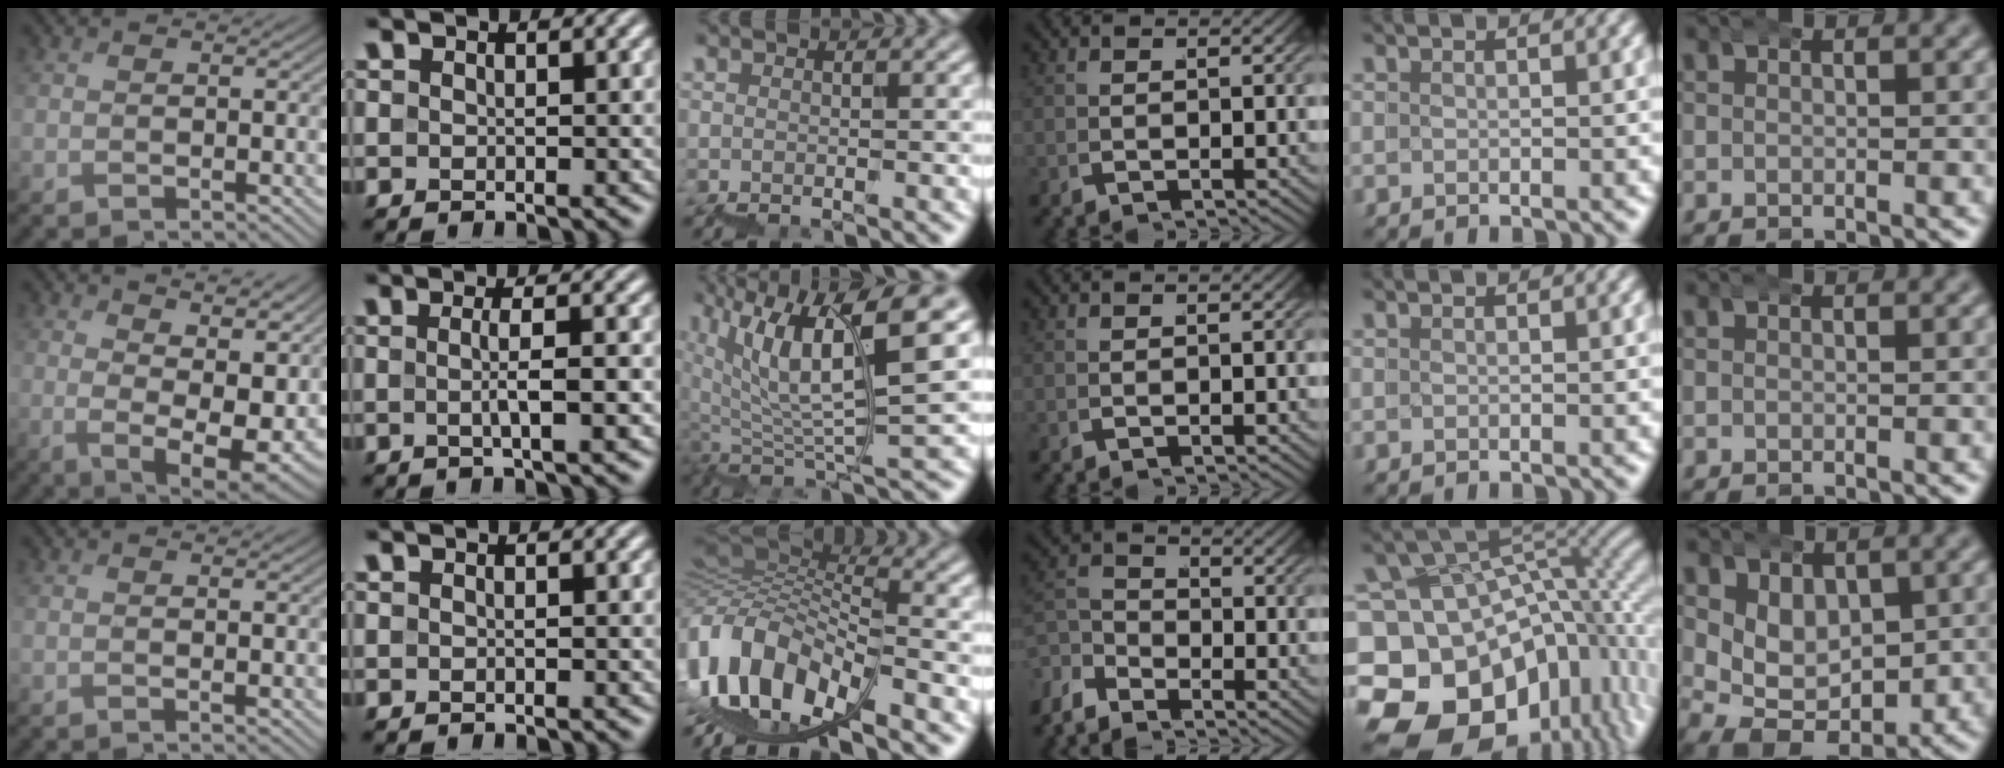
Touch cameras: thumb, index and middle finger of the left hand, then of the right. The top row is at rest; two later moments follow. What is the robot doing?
{"motion": "wrap", "object": "bubble wrap"}